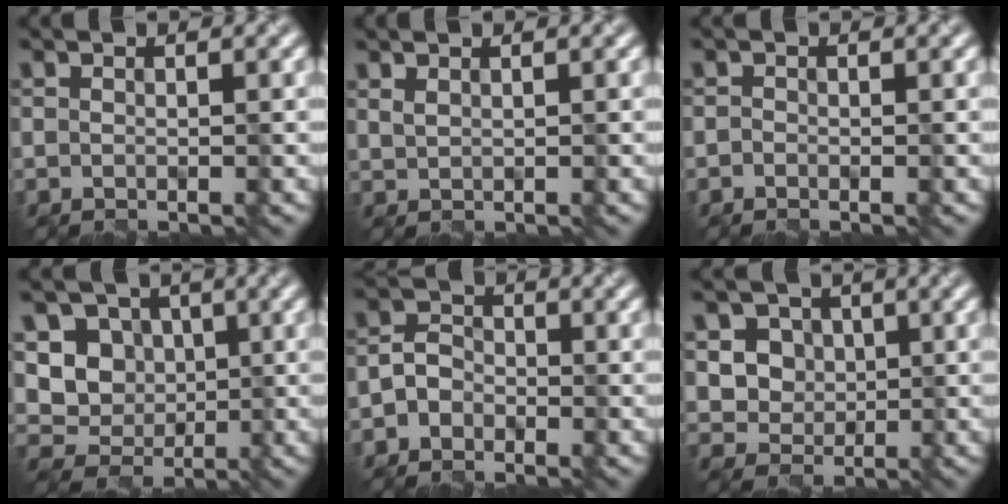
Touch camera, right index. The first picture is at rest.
{"total": 0.8, "force": [0.6, 0.3, 0.4], "torque": [-0.017, 0.001, 0.019]}
{"total": 0.5, "force": [-0.4, 0.3, 0.2], "torque": [-0.003, -0.002, -0.009]}
{"total": 6.2, "force": [1.1, 5.5, 2.7], "torque": [-0.042, 0.006, 0.005]}
{"total": 2.2, "force": [-1.2, 1.7, 0.8], "torque": [-0.015, 0.007, -0.028]}
{"total": 4.8, "force": [1.1, 4.2, 2.0], "torque": [-0.042, -0.005, 0.024]}